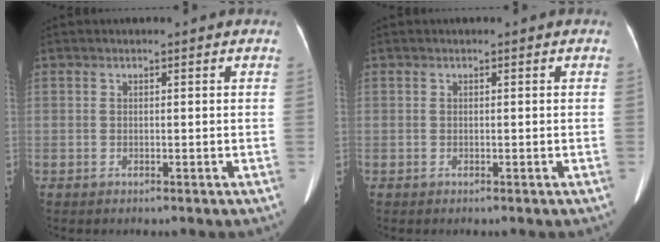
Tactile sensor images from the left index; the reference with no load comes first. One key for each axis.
{"total": 0.0}